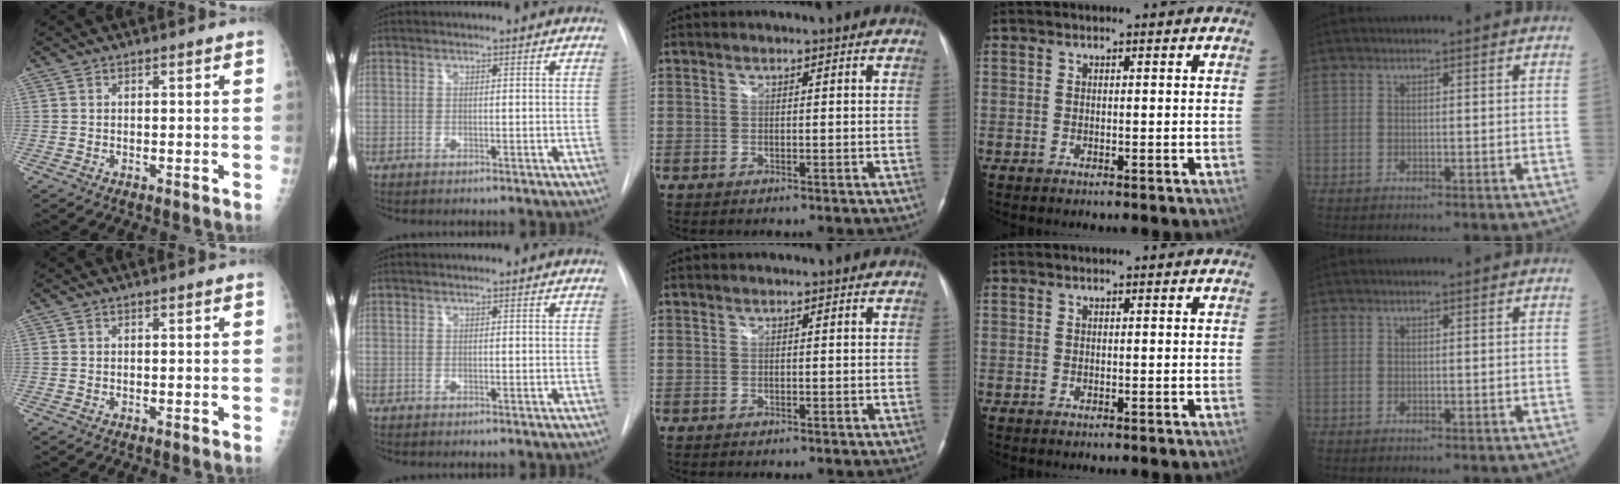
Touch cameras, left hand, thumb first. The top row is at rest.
{}